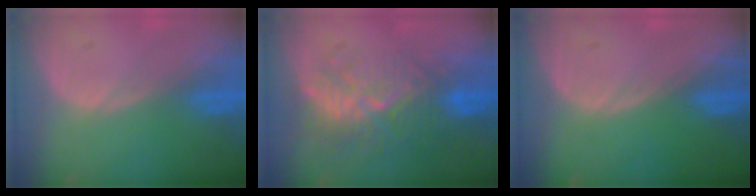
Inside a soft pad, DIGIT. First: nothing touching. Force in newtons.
{"total": 9.1, "press": 8.4, "slide": 3.4}
{"total": 0.0}